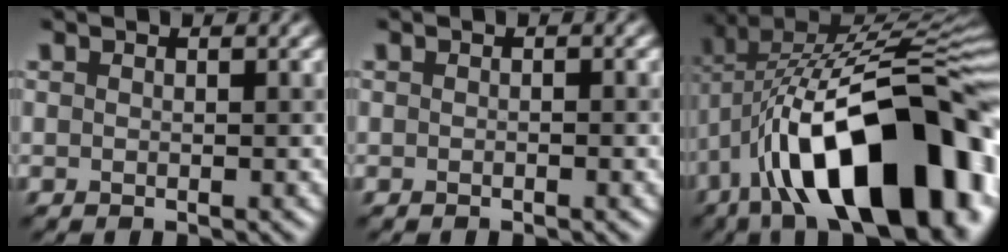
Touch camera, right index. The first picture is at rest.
{"total": 0.7, "force": [-0.3, 0.1, 0.7], "torque": [-0.010, 0.000, -0.003]}
{"total": 19.1, "force": [-6.5, 8.3, 15.9], "torque": [-0.230, 0.027, -0.106]}